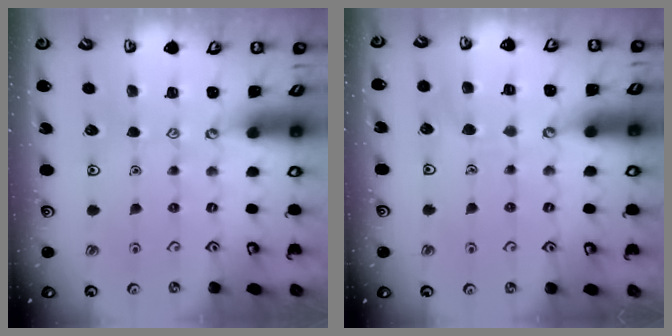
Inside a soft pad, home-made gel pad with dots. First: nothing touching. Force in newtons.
{"total": 4.9, "press": 4.8, "slide": 0.6}